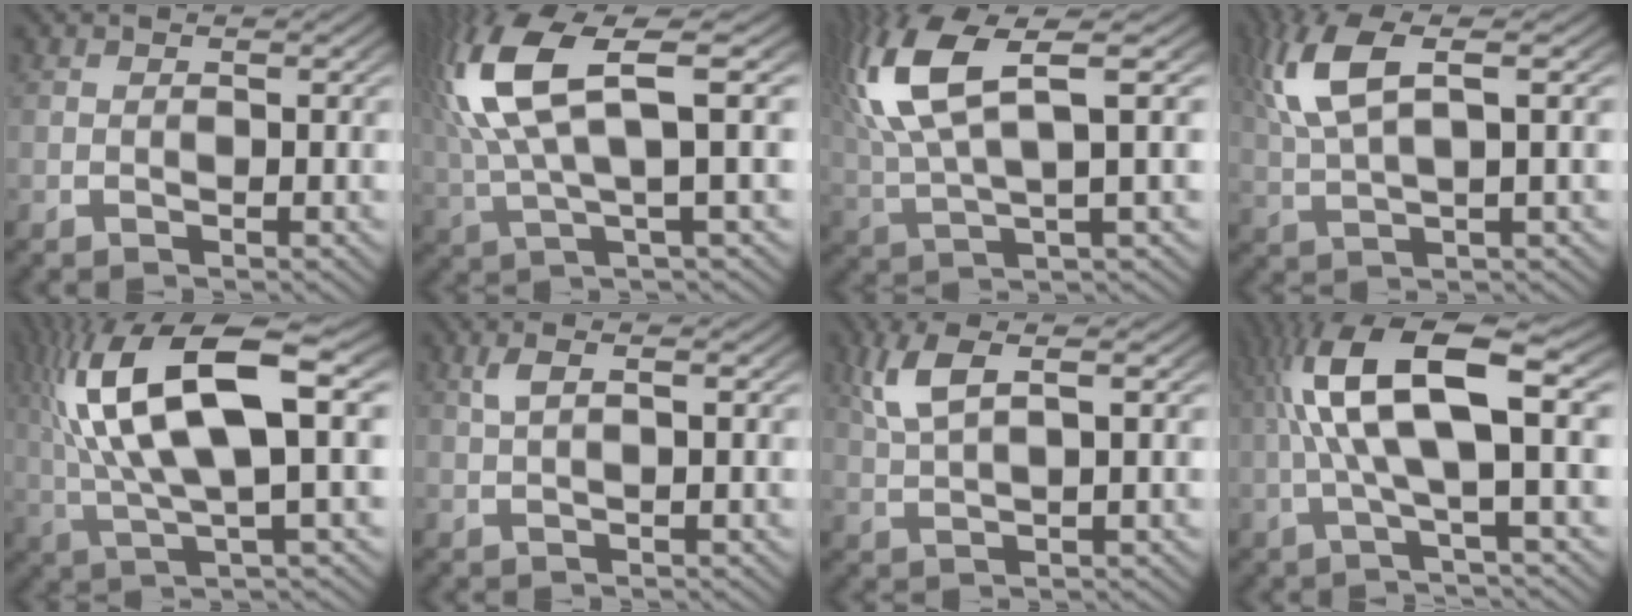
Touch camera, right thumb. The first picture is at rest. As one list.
[{"total": 11.9, "force": [2.5, 6.1, 9.9], "torque": [-0.213, -0.001, 0.042]}, {"total": 10.8, "force": [2.6, 5.6, 8.8], "torque": [-0.197, -0.007, 0.048]}, {"total": 6.9, "force": [2.5, 2.9, 5.7], "torque": [-0.129, 0.007, 0.050]}, {"total": 13.5, "force": [2.2, 6.4, 11.7], "torque": [-0.227, -0.005, 0.042]}, {"total": 2.1, "force": [0.9, 0.5, 1.8], "torque": [-0.043, 0.006, 0.019]}, {"total": 4.7, "force": [2.2, 1.8, 3.7], "torque": [-0.089, 0.007, 0.046]}, {"total": 11.3, "force": [1.9, 4.4, 10.3], "torque": [-0.210, 0.005, 0.027]}]